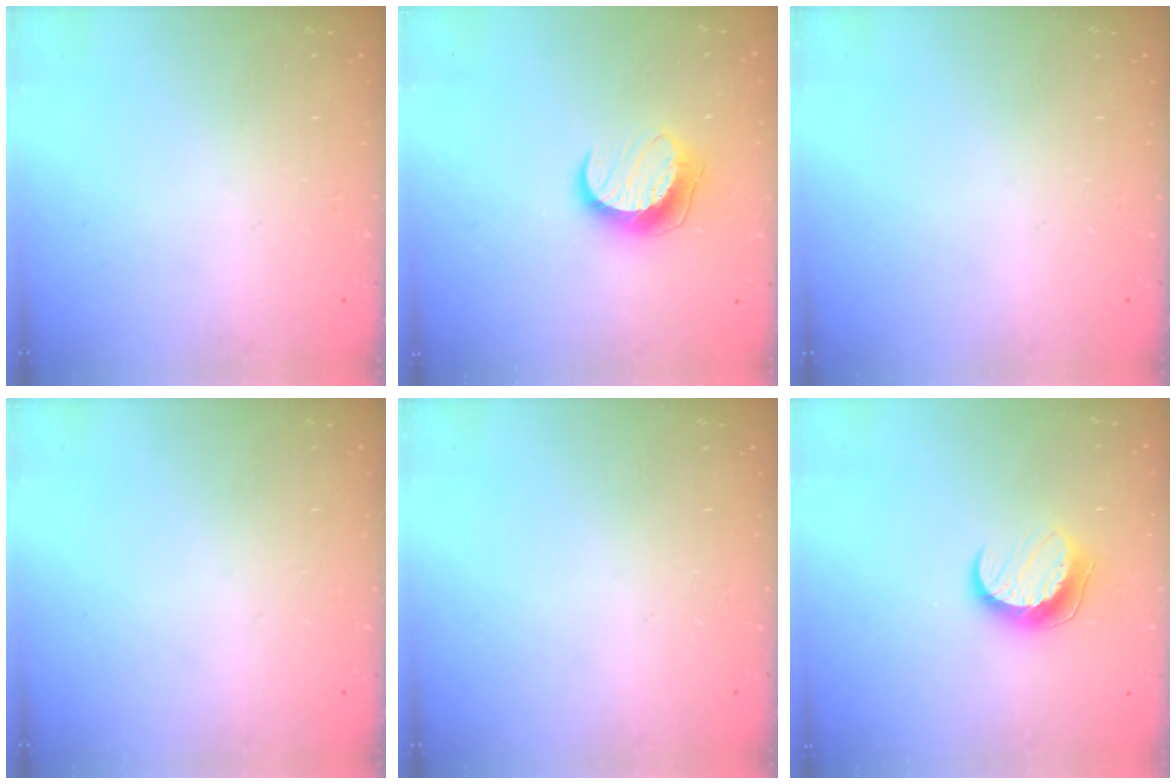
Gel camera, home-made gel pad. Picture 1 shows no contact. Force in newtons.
{"total": 10.3, "press": 10.3, "slide": 0.1}
{"total": 0.0}
{"total": 0.0}
{"total": 0.0}
{"total": 10.3, "press": 10.3, "slide": 0.7}